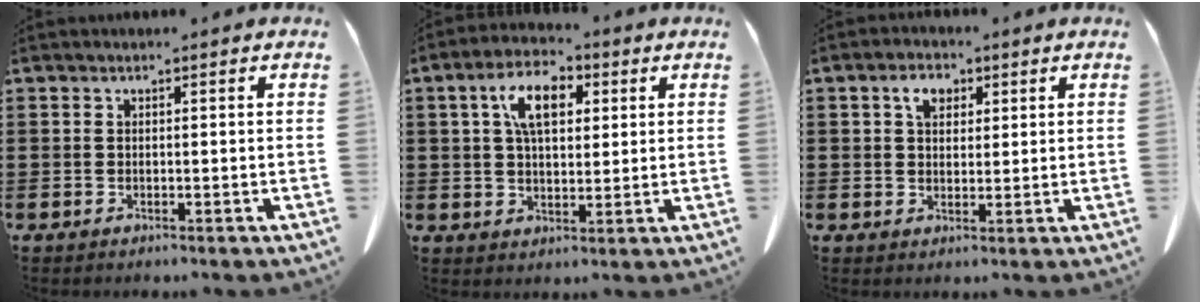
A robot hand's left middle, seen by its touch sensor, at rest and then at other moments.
{"total": 7.9, "force": [2.9, 4.2, 6.0], "torque": [-0.116, 0.012, 0.046]}
{"total": 3.9, "force": [1.7, 2.7, 2.2], "torque": [-0.038, 0.007, 0.025]}